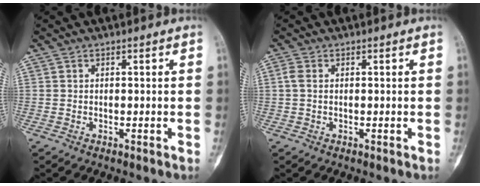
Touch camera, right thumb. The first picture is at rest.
{"total": 1.8, "force": [0.2, 1.2, 1.3], "torque": [-0.035, 0.000, 0.002]}